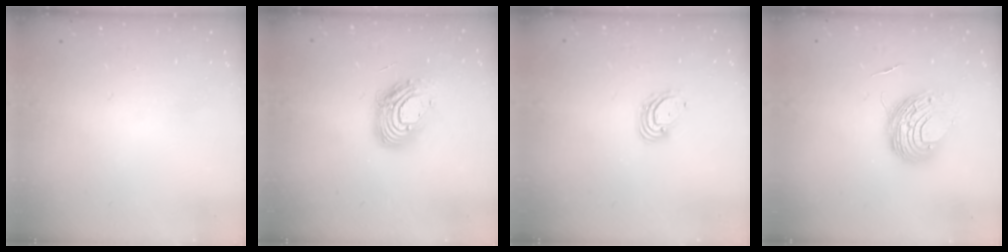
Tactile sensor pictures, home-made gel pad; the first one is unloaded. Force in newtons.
{"total": 14.4, "press": 14.3, "slide": 1.3}
{"total": 5.2, "press": 5.2, "slide": 0.6}
{"total": 9.7, "press": 9.6, "slide": 1.3}